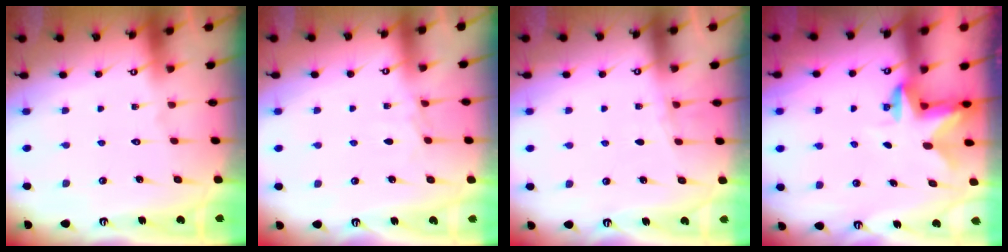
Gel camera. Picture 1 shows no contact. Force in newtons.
{"total": 3.2, "press": 3.1, "slide": 0.6}
{"total": 3.2, "press": 3.1, "slide": 0.5}
{"total": 2.6, "press": 2.6, "slide": 0.5}